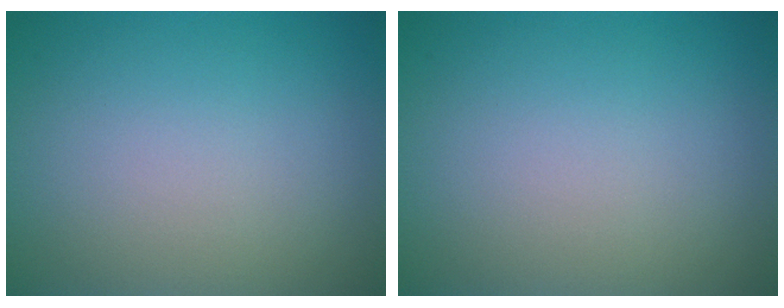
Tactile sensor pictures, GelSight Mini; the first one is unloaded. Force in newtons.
{"total": 0.0}